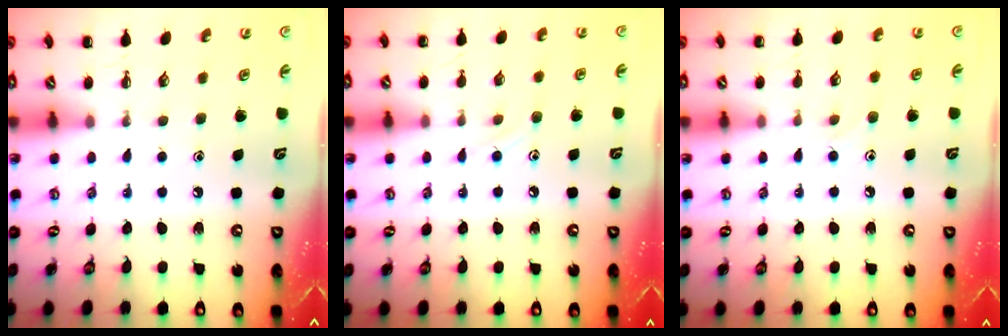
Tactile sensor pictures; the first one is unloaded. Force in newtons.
{"total": 5.9, "press": 5.7, "slide": 1.3}
{"total": 5.1, "press": 4.8, "slide": 1.8}